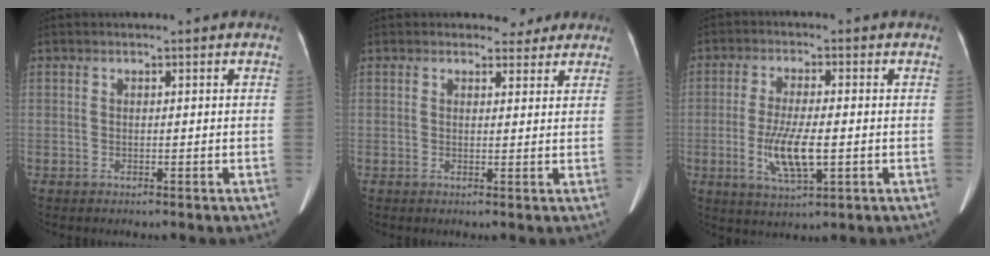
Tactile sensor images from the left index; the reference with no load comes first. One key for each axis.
{"total": 2.9, "fx": 2.5, "fy": 1.5, "fz": 0.2, "tx": 0.002, "ty": -0.003, "tz": 0.025}
{"total": 7.5, "fx": -1.5, "fy": 1.7, "fz": 7.2, "tx": -0.145, "ty": -0.012, "tz": -0.024}